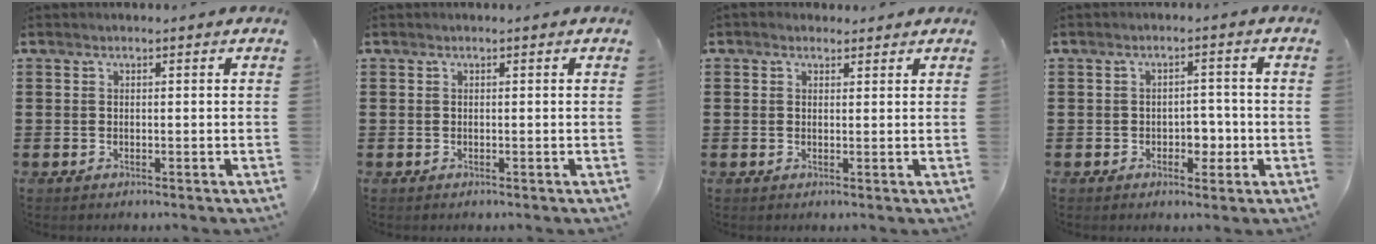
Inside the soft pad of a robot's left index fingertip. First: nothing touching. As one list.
[{"total": 0.0}, {"total": 1.4, "force": [1.1, 0.9, 0.2], "torque": [0.000, 0.003, 0.018]}, {"total": 3.5, "force": [-1.1, 2.5, 2.3], "torque": [-0.032, -0.003, -0.028]}]